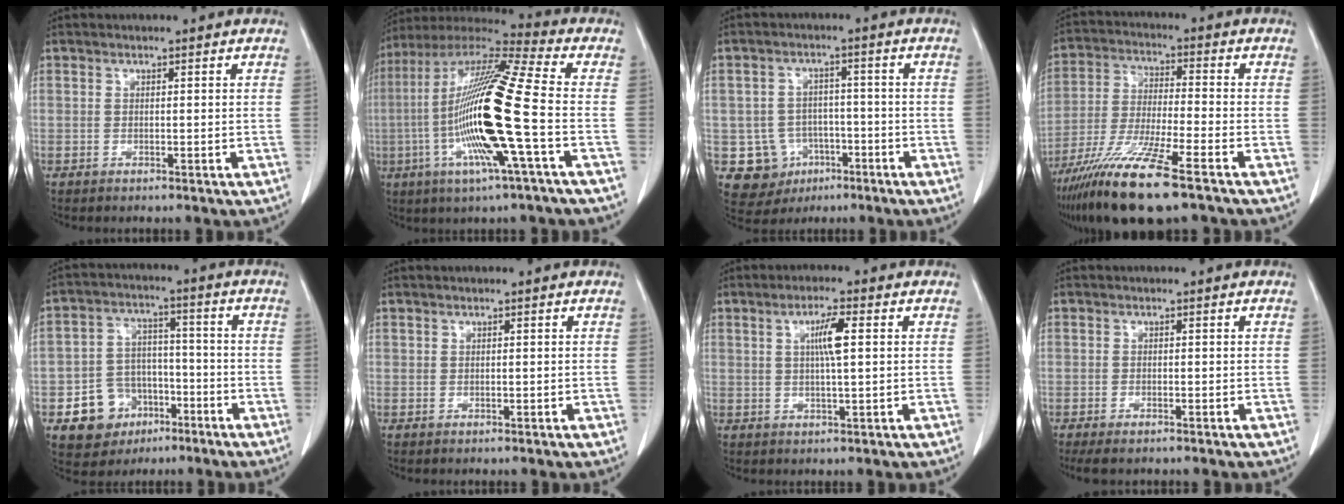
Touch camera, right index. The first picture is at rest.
{"total": 20.0, "force": [-3.8, 0.1, 19.6], "torque": [-0.398, -0.010, -0.084]}
{"total": 8.5, "force": [-2.9, 7.8, 1.5], "torque": [-0.034, 0.014, -0.034]}
{"total": 14.7, "force": [-9.8, 0.9, 10.9], "torque": [-0.223, -0.042, -0.181]}
{"total": 9.6, "force": [-4.4, 8.0, 2.9], "torque": [-0.051, 0.025, -0.064]}
{"total": 0.0}
{"total": 4.6, "force": [1.1, 0.3, 4.5], "torque": [-0.079, 0.001, 0.018]}
{"total": 2.6, "force": [-1.9, 0.8, 1.5], "torque": [-0.026, -0.006, -0.029]}